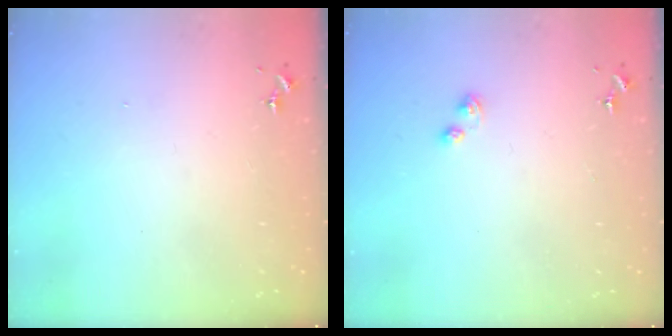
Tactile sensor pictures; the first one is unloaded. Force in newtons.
{"total": 4.2, "press": 4.2, "slide": 0.7}